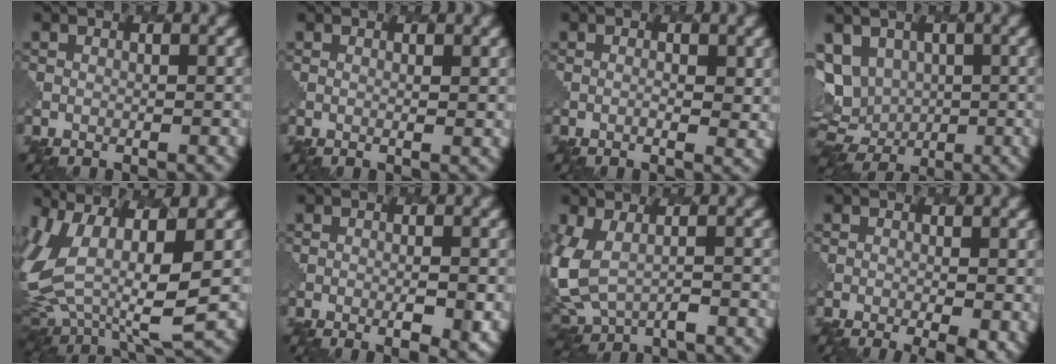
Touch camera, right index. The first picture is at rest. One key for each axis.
{"total": 0.8, "fx": 0.6, "fy": 0.1, "fz": 0.5, "tx": -0.005, "ty": -0.003, "tz": 0.007}
{"total": 1.3, "fx": 0.3, "fy": 0.4, "fz": 1.2, "tx": -0.020, "ty": -0.005, "tz": 0.003}
{"total": 8.9, "fx": 1.3, "fy": 7.3, "fz": 4.9, "tx": -0.096, "ty": 0.001, "tz": 0.019}
{"total": 11.3, "fx": 2.2, "fy": 5.8, "fz": 9.4, "tx": -0.224, "ty": -0.019, "tz": 0.043}
{"total": 3.3, "fx": -0.9, "fy": 0.7, "fz": 3.1, "tx": -0.050, "ty": -0.006, "tz": -0.009}
{"total": 5.9, "fx": -0.1, "fy": 3.8, "fz": 4.5, "tx": -0.118, "ty": -0.016, "tz": -0.005}
{"total": 5.1, "fx": -1.5, "fy": 2.0, "fz": 4.4, "tx": -0.041, "ty": -0.005, "tz": -0.005}